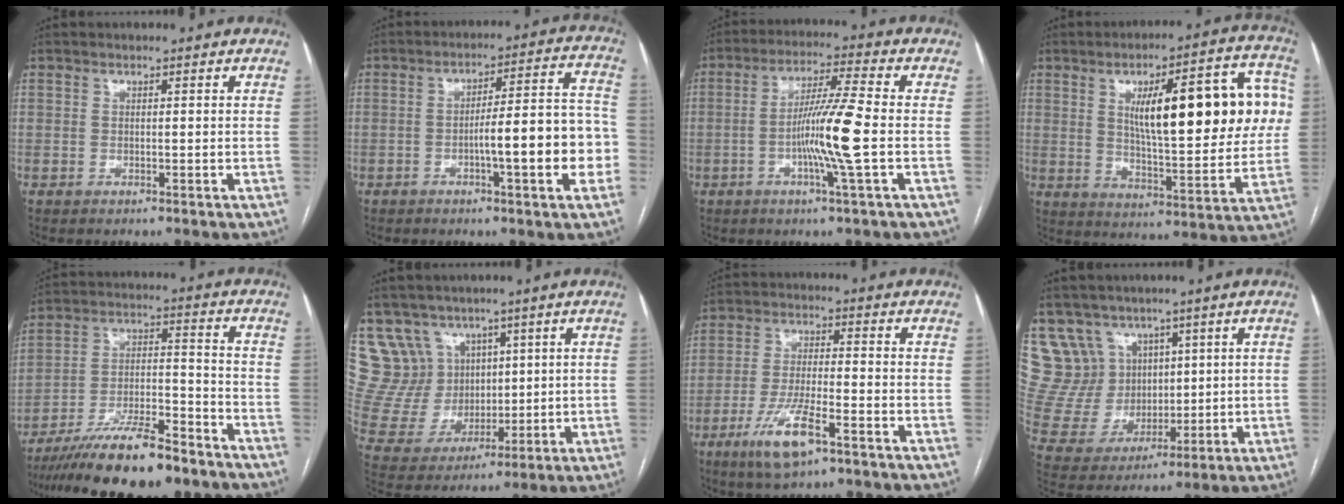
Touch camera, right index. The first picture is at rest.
{"total": 12.4, "force": [-3.1, 1.7, 11.8], "torque": [-0.157, 0.031, -0.040]}
{"total": 10.2, "force": [-1.9, -1.1, 9.9], "torque": [-0.186, -0.003, -0.039]}
{"total": 21.2, "force": [4.6, 5.3, 20.0], "torque": [-0.270, 0.030, 0.070]}
{"total": 16.6, "force": [-13.2, 2.7, 9.7], "torque": [-0.164, -0.003, -0.224]}
{"total": 12.1, "force": [7.7, 9.2, 2.0], "torque": [-0.058, 0.051, 0.171]}
{"total": 9.5, "force": [-5.3, 1.8, 7.7], "torque": [-0.155, -0.014, -0.094]}
{"total": 12.4, "force": [7.8, 9.4, 2.1], "torque": [-0.061, 0.052, 0.175]}